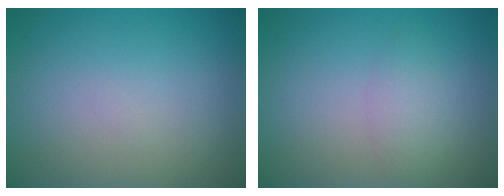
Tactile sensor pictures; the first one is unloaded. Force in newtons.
{"total": 1.8, "press": 1.8, "slide": 0.2}